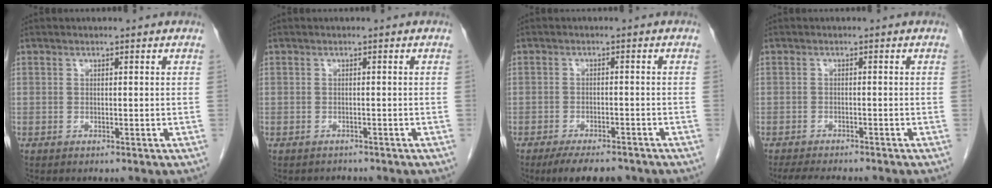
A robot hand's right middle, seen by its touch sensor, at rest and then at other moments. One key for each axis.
{"total": 1.3, "fx": -1.2, "fy": 0.4, "fz": -0.3, "tx": -0.001, "ty": -0.003, "tz": -0.020}
{"total": 7.5, "fx": -6.1, "fy": 2.4, "fz": 3.6, "tx": -0.051, "ty": -0.005, "tz": -0.093}
{"total": 7.2, "fx": -6.5, "fy": 1.2, "fz": 3.0, "tx": -0.043, "ty": -0.011, "tz": -0.096}